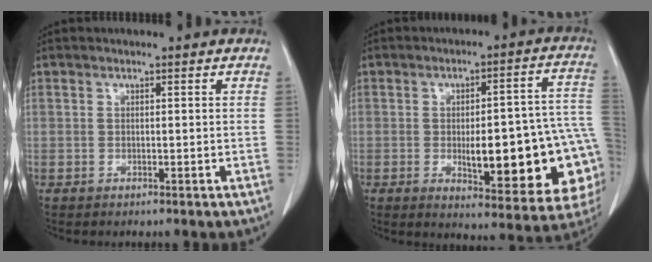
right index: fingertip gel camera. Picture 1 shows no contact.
{"total": 21.4, "force": [-4.1, 5.5, 20.2], "torque": [-0.177, 0.028, -0.030]}